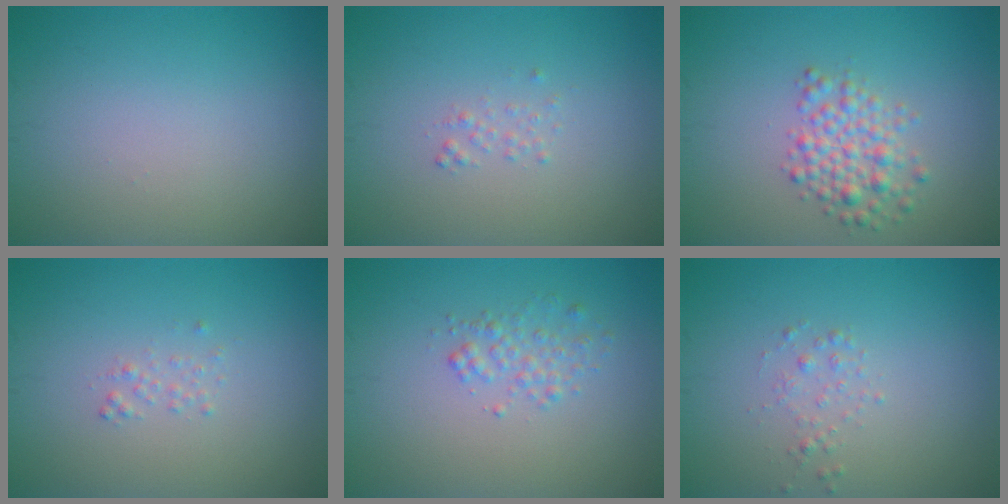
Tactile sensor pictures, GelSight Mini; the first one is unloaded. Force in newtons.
{"total": 0.7, "press": 0.7, "slide": 0.1}
{"total": 3.2, "press": 3.2, "slide": 0.1}
{"total": 0.7, "press": 0.7, "slide": 0.1}
{"total": 1.6, "press": 1.6, "slide": 0.1}
{"total": 0.9, "press": 0.9, "slide": 0.0}